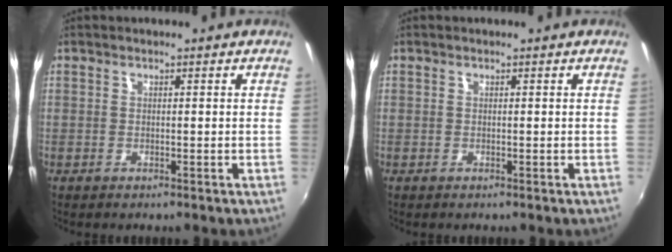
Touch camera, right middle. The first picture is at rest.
{"total": 0.0}